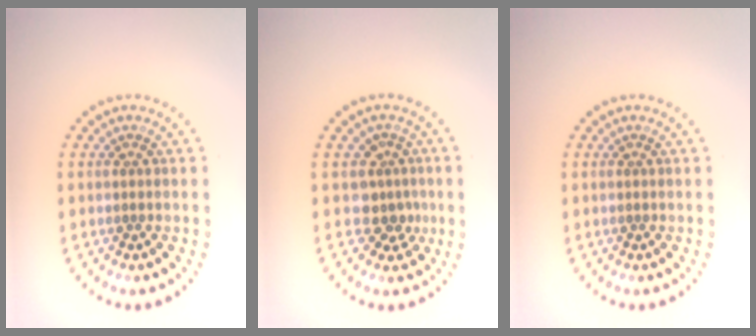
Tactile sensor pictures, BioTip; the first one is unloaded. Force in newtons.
{"total": 2.6, "press": 1.9, "slide": 1.7}
{"total": 0.0}